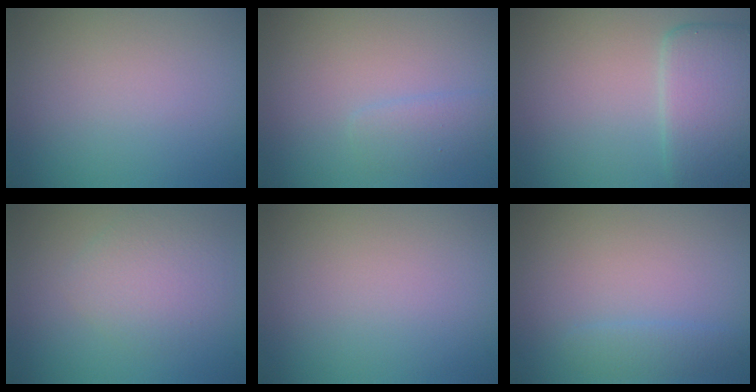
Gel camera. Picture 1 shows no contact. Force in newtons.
{"total": 1.5, "press": 1.5, "slide": 0.1}
{"total": 6.4, "press": 6.4, "slide": 0.3}
{"total": 3.0, "press": 3.0, "slide": 0.1}
{"total": 0.0}
{"total": 1.3, "press": 1.3, "slide": 0.1}